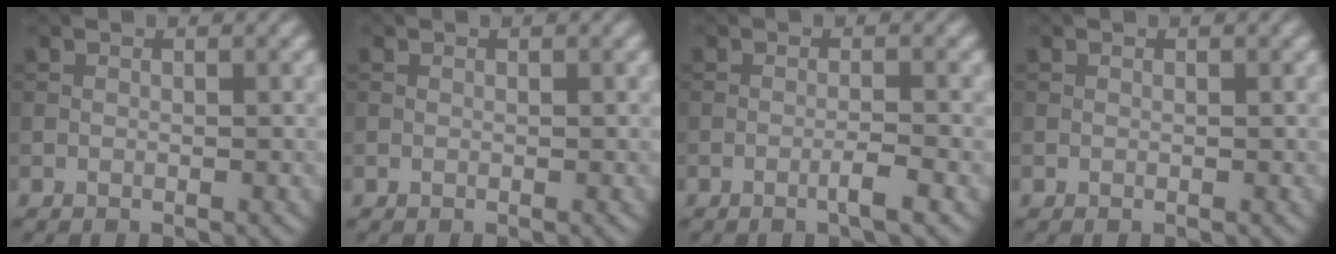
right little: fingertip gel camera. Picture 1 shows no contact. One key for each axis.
{"total": 0.0}
{"total": 1.9, "fx": -0.9, "fy": 0.2, "fz": 1.6, "tx": -0.022, "ty": 0.007, "tz": -0.021}
{"total": 0.0}